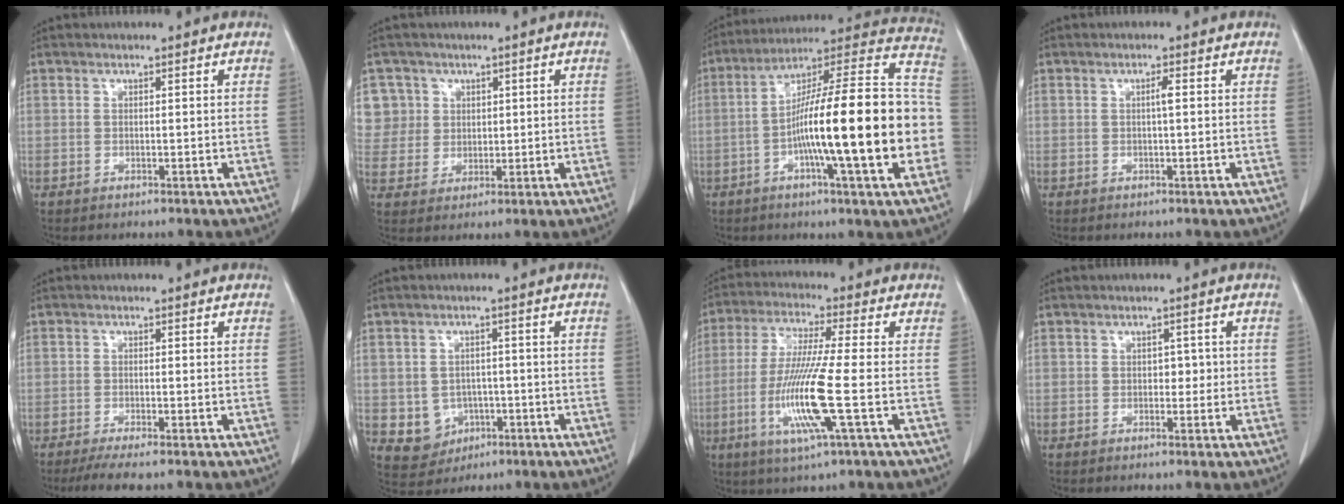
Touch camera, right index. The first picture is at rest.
{"total": 7.2, "force": [2.9, 6.6, 0.0], "torque": [0.010, 0.016, 0.066]}
{"total": 25.6, "force": [-4.6, 1.9, 25.1], "torque": [-0.320, 0.018, -0.080]}
{"total": 1.1, "force": [0.1, 0.0, 1.1], "torque": [-0.021, 0.002, 0.001]}
{"total": 4.5, "force": [-3.5, -0.1, 2.8], "torque": [-0.042, -0.010, -0.057]}
{"total": 5.5, "force": [-1.3, 5.2, 1.4], "torque": [-0.018, 0.008, -0.003]}
{"total": 12.1, "force": [-3.1, -0.4, 11.6], "torque": [-0.242, -0.020, -0.068]}
{"total": 1.7, "force": [0.0, 1.2, 1.2], "torque": [-0.010, 0.005, -0.002]}